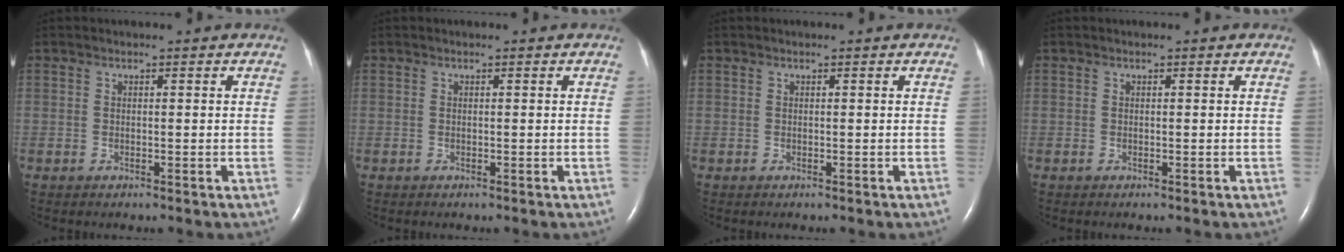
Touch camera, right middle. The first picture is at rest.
{"total": 0.0}
{"total": 0.0}
{"total": 0.0}